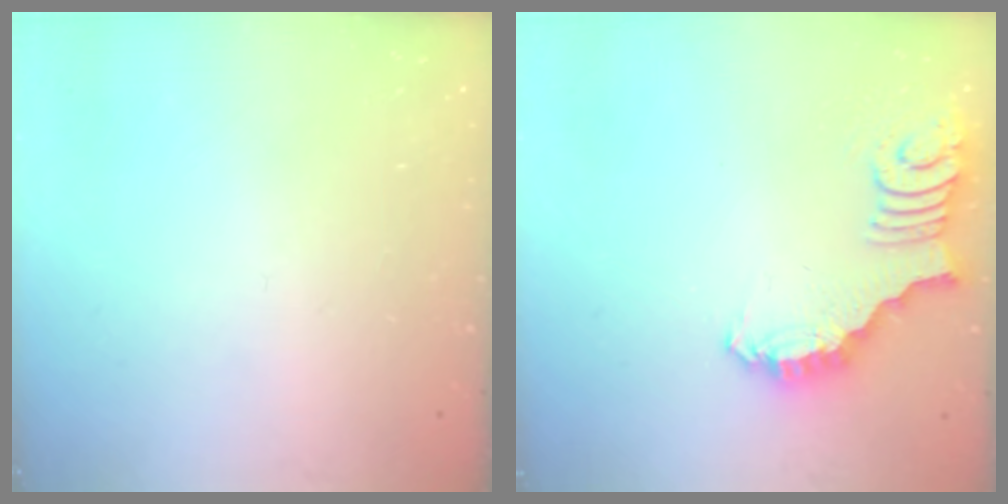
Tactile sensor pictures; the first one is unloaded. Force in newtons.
{"total": 2.5, "press": 2.5, "slide": 0.5}